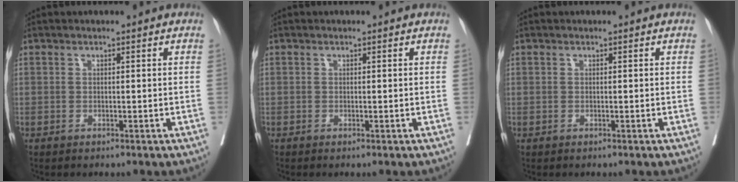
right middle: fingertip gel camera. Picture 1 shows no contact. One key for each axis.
{"total": 0.0}
{"total": 0.0}